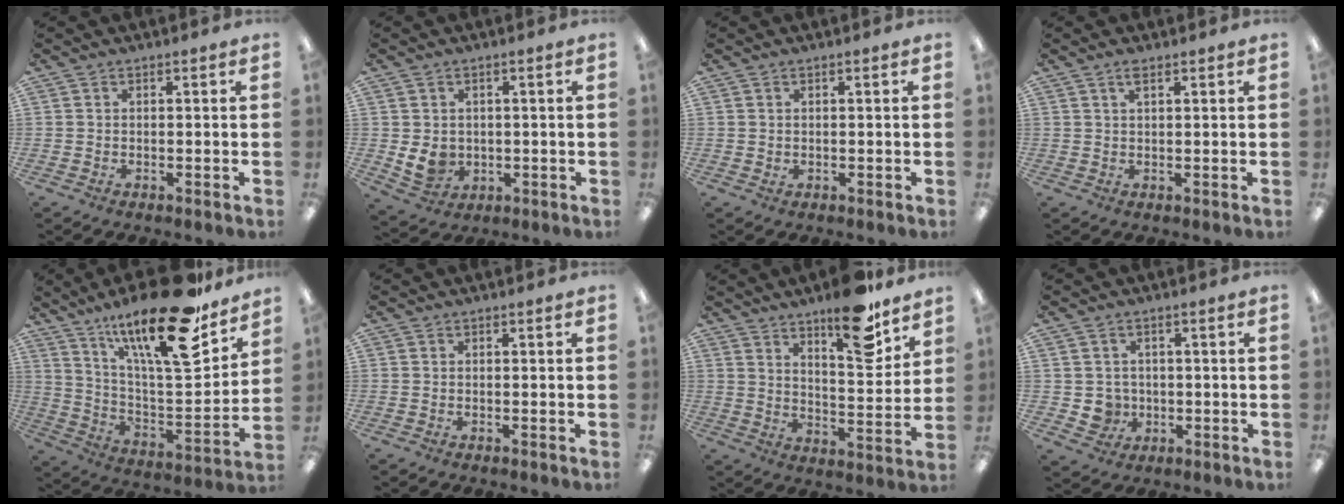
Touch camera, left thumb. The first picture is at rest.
{"total": 5.7, "force": [0.3, 5.0, 2.7], "torque": [-0.058, -0.002, 0.008]}
{"total": 0.7, "force": [0.5, 0.4, 0.3], "torque": [-0.007, 0.003, 0.008]}
{"total": 2.9, "force": [1.9, 0.8, 2.0], "torque": [-0.046, 0.004, 0.033]}
{"total": 25.3, "force": [17.2, 6.9, 17.1], "torque": [-0.278, -0.105, 0.282]}
{"total": 0.0}
{"total": 15.5, "force": [11.6, 4.7, 9.1], "torque": [-0.120, -0.078, 0.192]}
{"total": 4.1, "force": [0.1, 4.0, 1.0], "torque": [-0.017, 0.006, 0.005]}